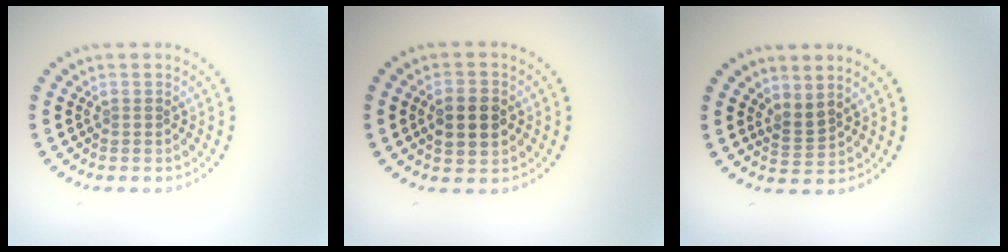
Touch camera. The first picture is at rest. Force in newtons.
{"total": 3.7, "press": 3.7, "slide": 0.3}
{"total": 1.9, "press": 1.4, "slide": 1.3}